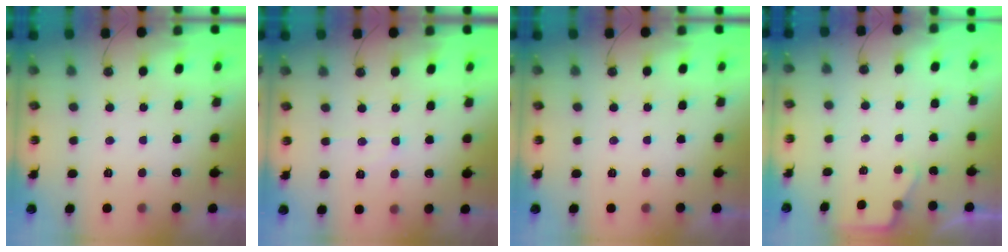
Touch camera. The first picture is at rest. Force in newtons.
{"total": 3.8, "press": 3.7, "slide": 0.6}
{"total": 0.0}
{"total": 2.4, "press": 2.4, "slide": 0.3}